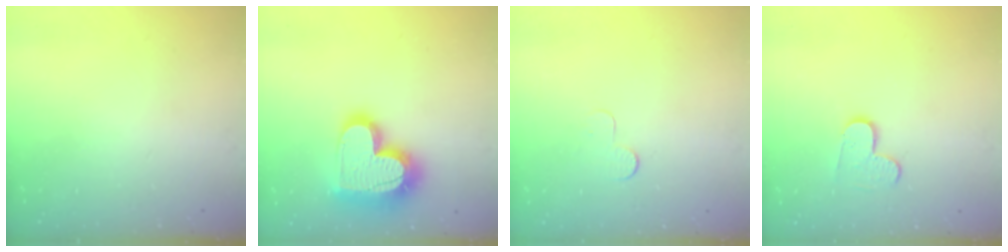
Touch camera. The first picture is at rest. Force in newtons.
{"total": 21.1, "press": 21.1, "slide": 1.5}
{"total": 2.9, "press": 2.9, "slide": 0.3}
{"total": 4.2, "press": 4.2, "slide": 0.4}